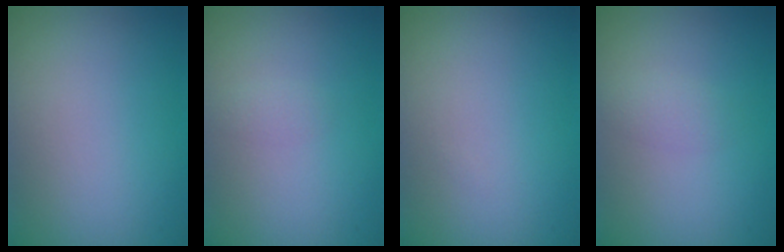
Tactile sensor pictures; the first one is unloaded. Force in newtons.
{"total": 0.7, "press": 0.7, "slide": 0.0}
{"total": 0.0}
{"total": 1.3, "press": 1.3, "slide": 0.0}